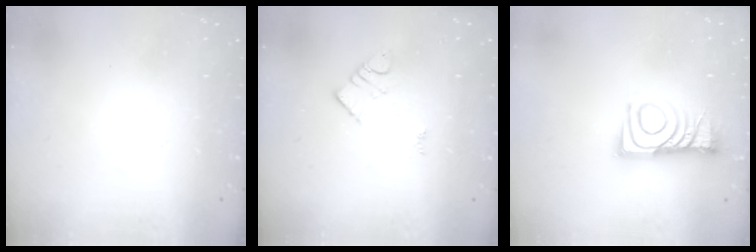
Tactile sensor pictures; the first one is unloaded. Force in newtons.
{"total": 4.3, "press": 4.2, "slide": 0.6}
{"total": 9.9, "press": 9.9, "slide": 0.8}